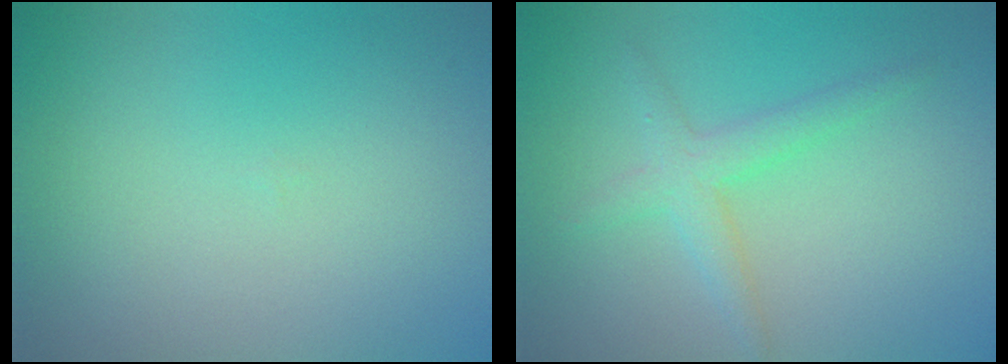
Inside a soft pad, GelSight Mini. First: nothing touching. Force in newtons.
{"total": 2.4, "press": 2.4, "slide": 0.1}